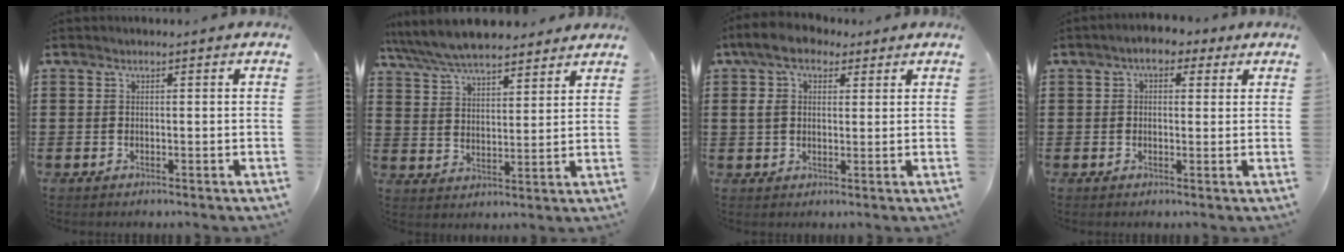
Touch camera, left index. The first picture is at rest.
{"total": 7.7, "force": [7.1, 1.5, 2.5], "torque": [-0.076, -0.024, 0.131]}
{"total": 6.6, "force": [3.7, 3.8, 4.0], "torque": [-0.099, 0.012, 0.065]}
{"total": 3.6, "force": [2.1, 1.8, 2.3], "torque": [-0.043, 0.009, 0.033]}